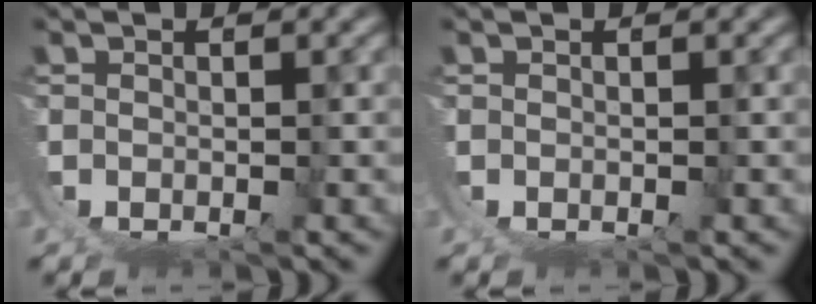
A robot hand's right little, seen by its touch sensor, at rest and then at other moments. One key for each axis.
{"total": 0.0}